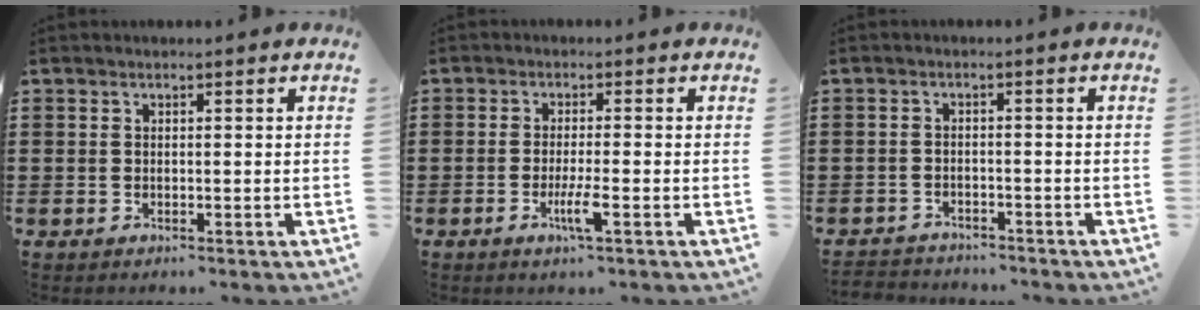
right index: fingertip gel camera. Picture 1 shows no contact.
{"total": 4.0, "force": [-1.6, 0.1, 3.6], "torque": [-0.066, -0.011, -0.029]}
{"total": 2.1, "force": [-2.1, 0.3, -0.2], "torque": [-0.005, -0.001, -0.048]}